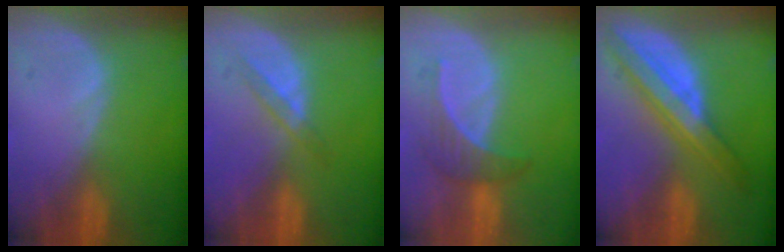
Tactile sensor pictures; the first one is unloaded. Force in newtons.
{"total": 2.4, "press": 2.2, "slide": 1.1}
{"total": 3.8, "press": 3.8, "slide": 0.8}
{"total": 7.6, "press": 7.6, "slide": 0.3}